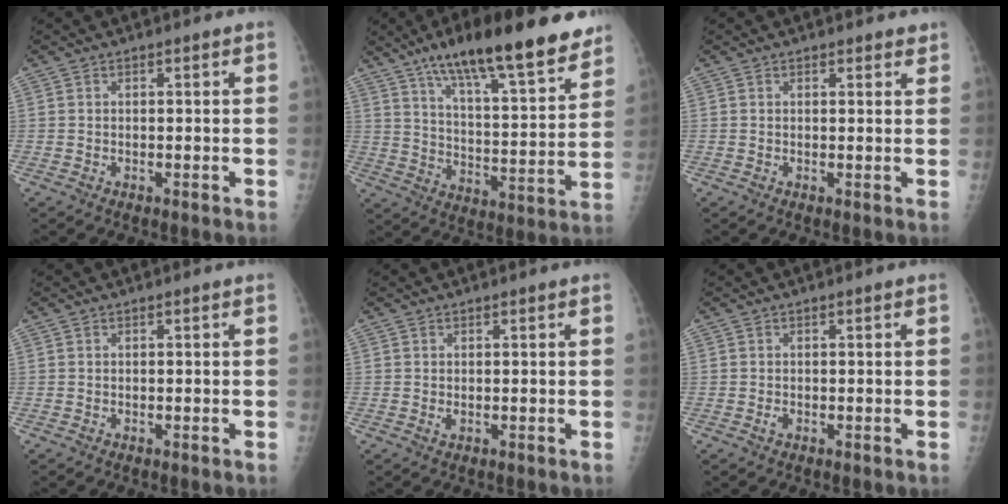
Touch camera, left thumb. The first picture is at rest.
{"total": 23.9, "force": [16.7, 5.5, 16.2], "torque": [-0.228, -0.058, 0.266]}
{"total": 1.7, "force": [1.4, 0.7, 0.7], "torque": [0.004, -0.006, 0.014]}
{"total": 0.0}
{"total": 1.1, "force": [0.2, 0.5, 1.0], "torque": [-0.017, 0.003, 0.007]}
{"total": 0.9, "force": [-0.1, 0.5, 0.7], "torque": [-0.011, 0.004, -0.001]}